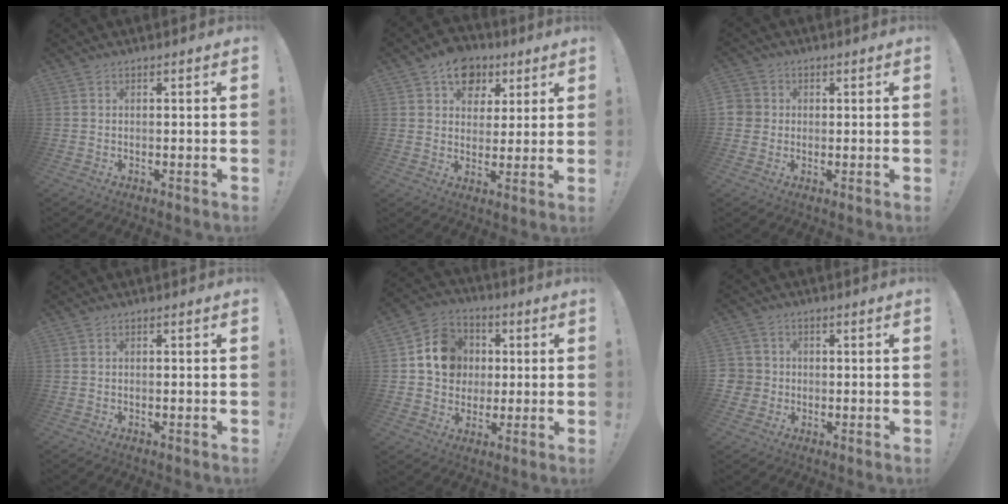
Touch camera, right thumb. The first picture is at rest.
{"total": 10.9, "force": [5.8, 8.2, 4.1], "torque": [-0.057, -0.025, 0.112]}
{"total": 3.7, "force": [0.3, 3.6, 0.8], "torque": [-0.017, 0.001, 0.004]}
{"total": 0.0}
{"total": 13.5, "force": [2.3, 12.2, 5.4], "torque": [-0.057, 0.004, 0.052]}
{"total": 4.7, "force": [-0.3, 4.6, 1.1], "torque": [-0.022, 0.005, -0.004]}